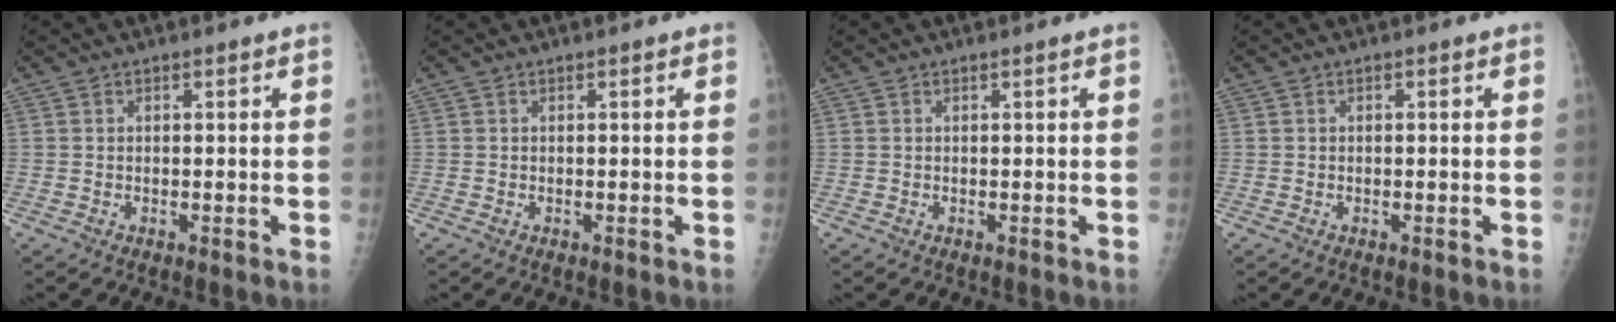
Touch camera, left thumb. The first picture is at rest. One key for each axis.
{"total": 0.0}
{"total": 0.0}
{"total": 0.0}